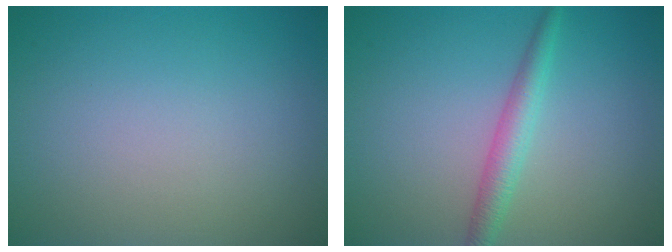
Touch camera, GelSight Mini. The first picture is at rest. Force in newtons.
{"total": 2.4, "press": 2.4, "slide": 0.0}